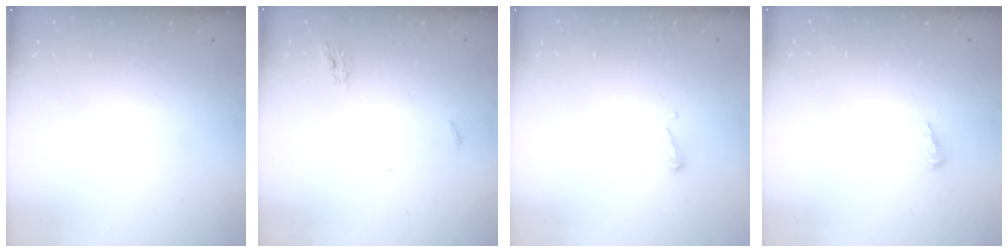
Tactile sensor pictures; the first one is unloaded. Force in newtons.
{"total": 4.0, "press": 4.0, "slide": 0.3}
{"total": 5.3, "press": 5.3, "slide": 0.5}
{"total": 3.6, "press": 3.6, "slide": 0.4}